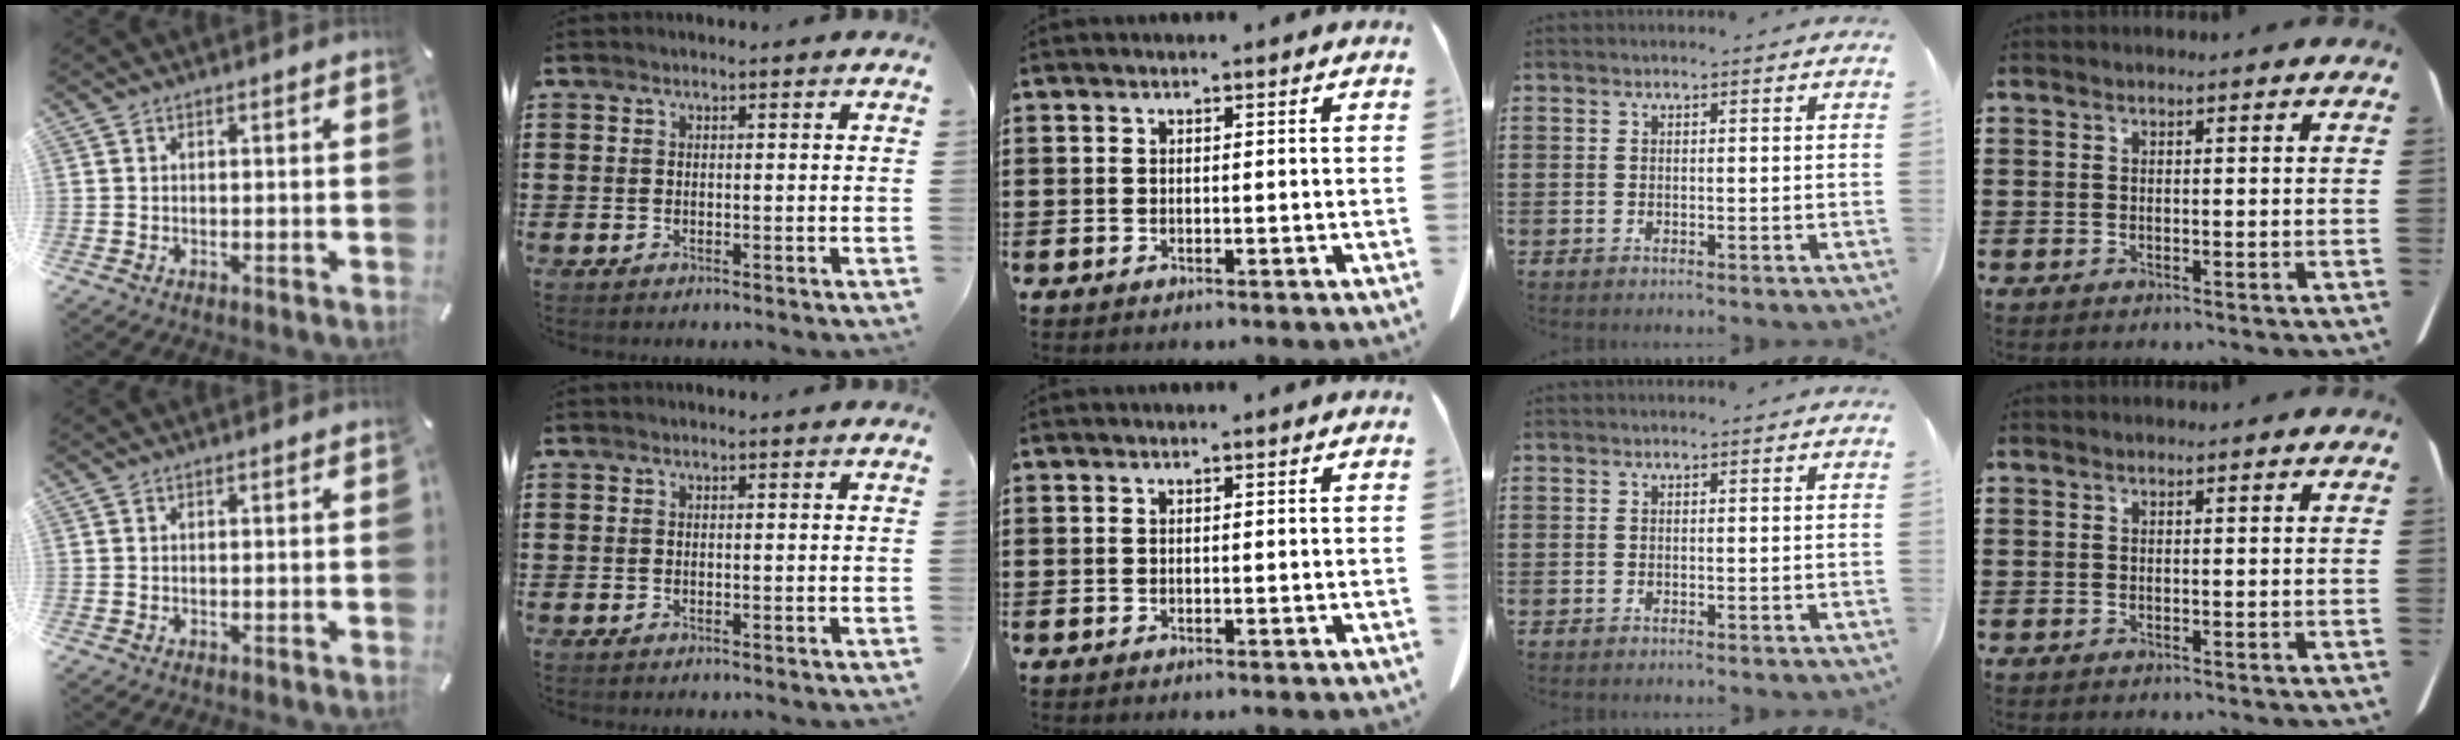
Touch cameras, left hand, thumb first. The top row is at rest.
{}